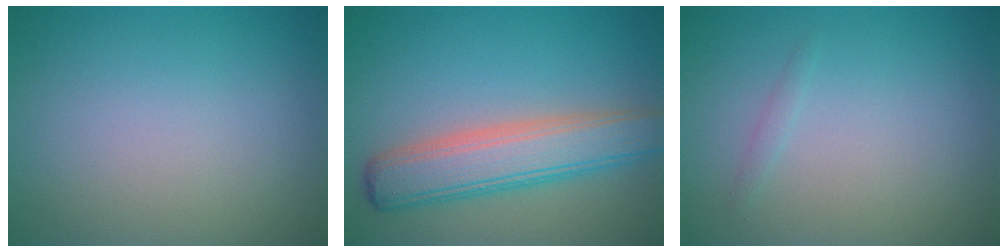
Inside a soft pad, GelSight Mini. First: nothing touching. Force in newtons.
{"total": 6.0, "press": 6.0, "slide": 0.5}
{"total": 0.6, "press": 0.6, "slide": 0.0}